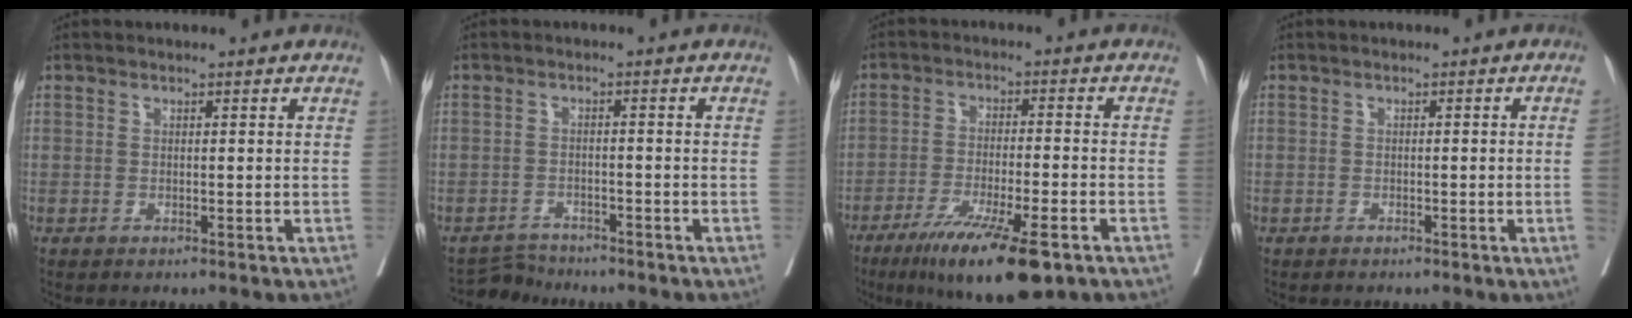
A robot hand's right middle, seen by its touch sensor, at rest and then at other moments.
{"total": 3.0, "force": [-2.9, 0.0, -0.9], "torque": [0.017, -0.009, -0.049]}
{"total": 13.3, "force": [-8.3, 1.7, 10.3], "torque": [-0.162, -0.033, -0.133]}
{"total": 1.5, "force": [-0.2, -0.8, 1.3], "torque": [-0.019, 0.000, -0.004]}